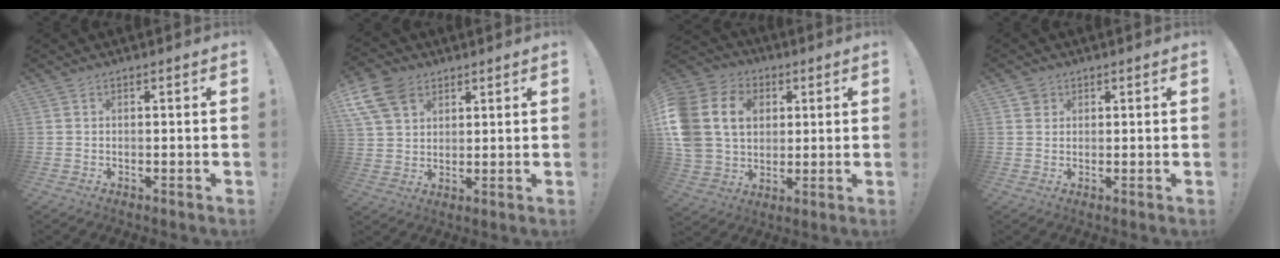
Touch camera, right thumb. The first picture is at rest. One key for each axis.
{"total": 11.0, "fx": 6.0, "fy": 7.5, "fz": 5.3, "tx": -0.113, "ty": -0.027, "tz": 0.119}
{"total": 19.2, "fx": 4.5, "fy": 14.8, "fz": 11.3, "tx": -0.206, "ty": -0.010, "tz": 0.090}
{"total": 2.2, "fx": 1.3, "fy": 1.8, "fz": 0.2, "tx": 0.004, "ty": -0.005, "tz": 0.023}